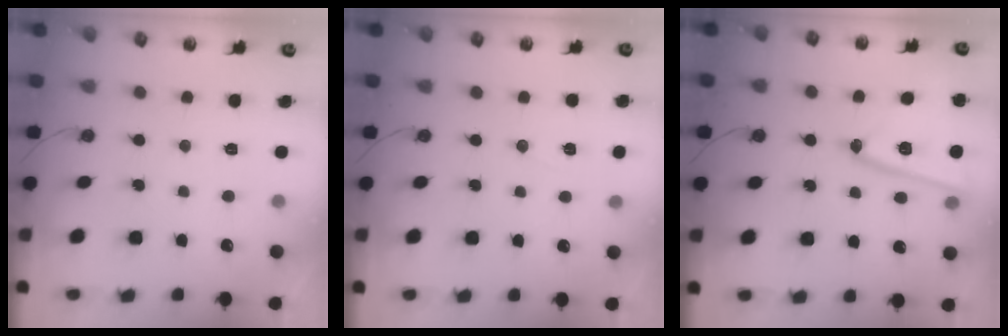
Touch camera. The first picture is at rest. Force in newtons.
{"total": 5.2, "press": 4.3, "slide": 2.9}
{"total": 16.5, "press": 16.2, "slide": 3.4}